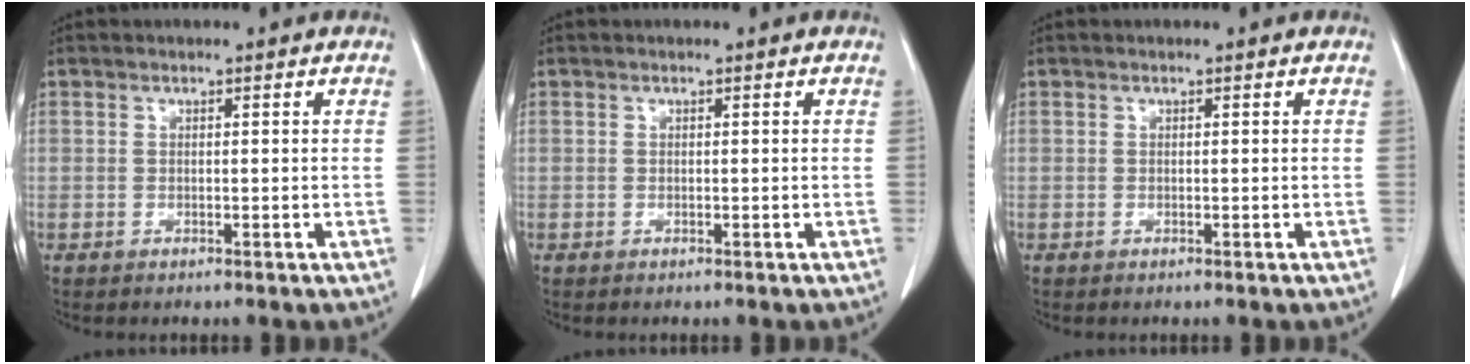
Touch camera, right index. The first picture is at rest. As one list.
[{"total": 0.0}, {"total": 0.0}]